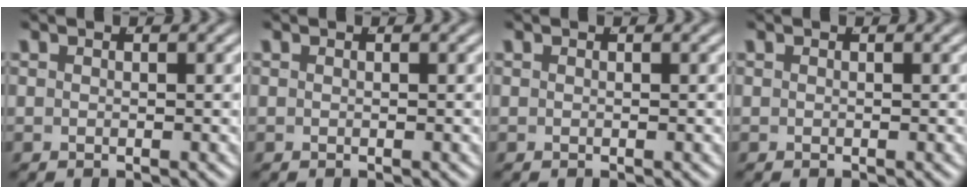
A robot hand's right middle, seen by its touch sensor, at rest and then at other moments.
{"total": 0.0}
{"total": 0.0}
{"total": 0.0}